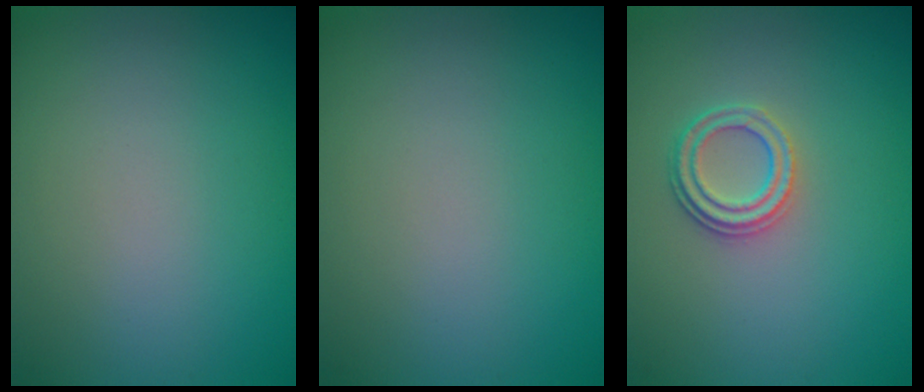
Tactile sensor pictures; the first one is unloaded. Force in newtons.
{"total": 0.0}
{"total": 2.4, "press": 2.0, "slide": 1.2}